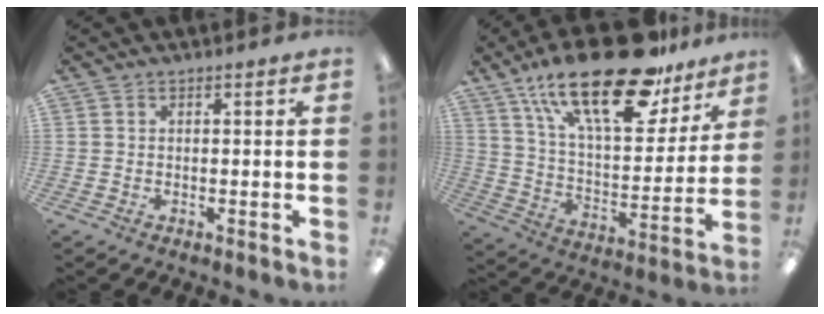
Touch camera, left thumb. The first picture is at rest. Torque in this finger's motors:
{"motor_torque": [0.85, 0.38, 1.85, -0.92, 0.20]}